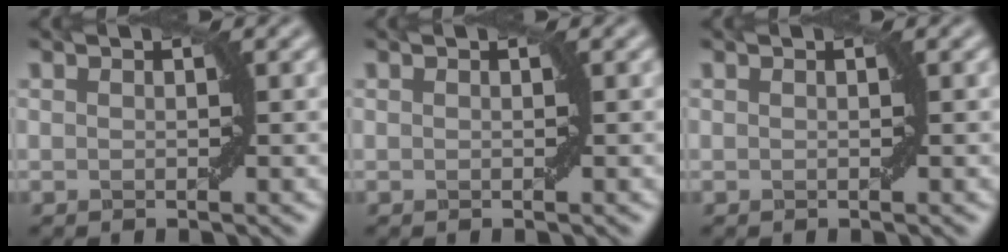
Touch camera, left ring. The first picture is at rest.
{"total": 0.0}
{"total": 0.0}